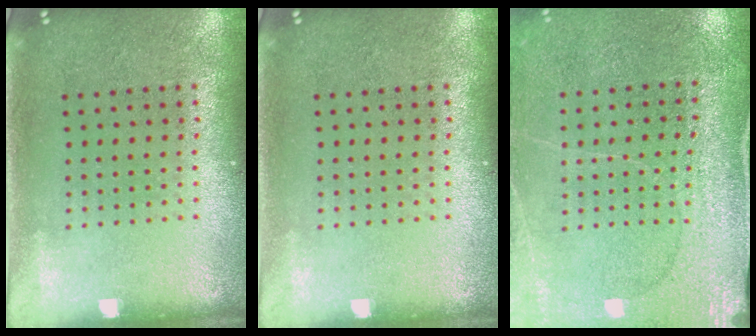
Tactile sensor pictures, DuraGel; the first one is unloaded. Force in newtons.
{"total": 0.0}
{"total": 3.0, "press": 3.0, "slide": 0.1}